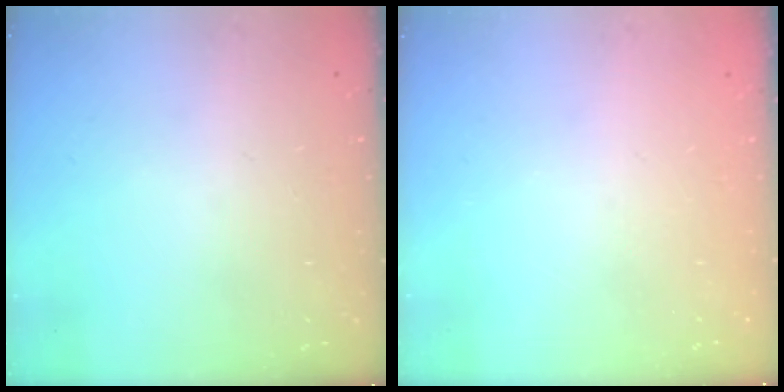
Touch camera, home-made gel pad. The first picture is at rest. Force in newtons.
{"total": 0.0}